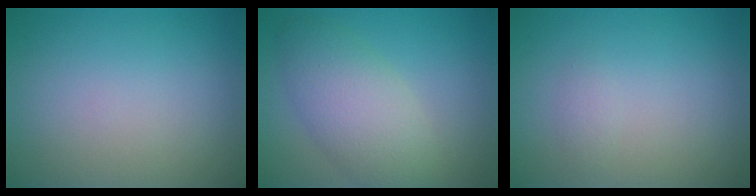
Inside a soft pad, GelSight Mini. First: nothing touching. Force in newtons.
{"total": 5.4, "press": 5.4, "slide": 0.3}
{"total": 0.8, "press": 0.8, "slide": 0.0}